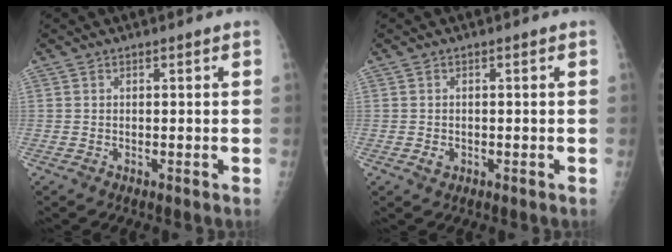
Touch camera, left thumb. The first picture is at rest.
{"total": 1.3, "force": [-0.4, 1.1, 0.6], "torque": [-0.007, 0.001, -0.004]}